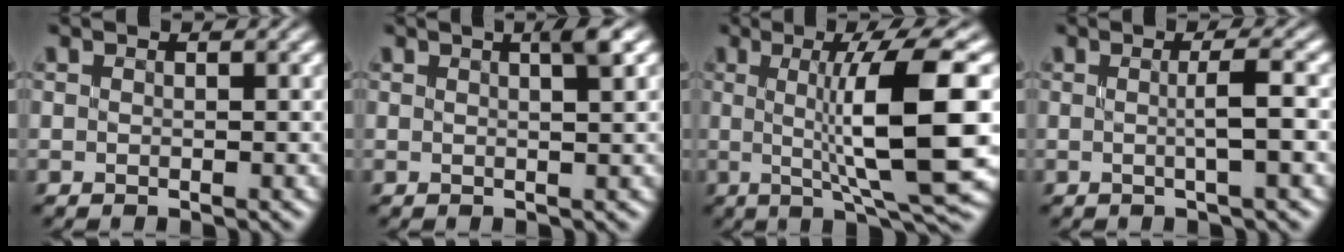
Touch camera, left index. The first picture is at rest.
{"total": 2.1, "force": [0.9, 0.3, 1.8], "torque": [-0.022, 0.005, 0.009]}
{"total": 10.7, "force": [0.5, 1.8, 10.5], "torque": [-0.148, -0.002, 0.016]}
{"total": 2.5, "force": [-0.3, 0.4, 2.5], "torque": [-0.045, -0.001, -0.009]}